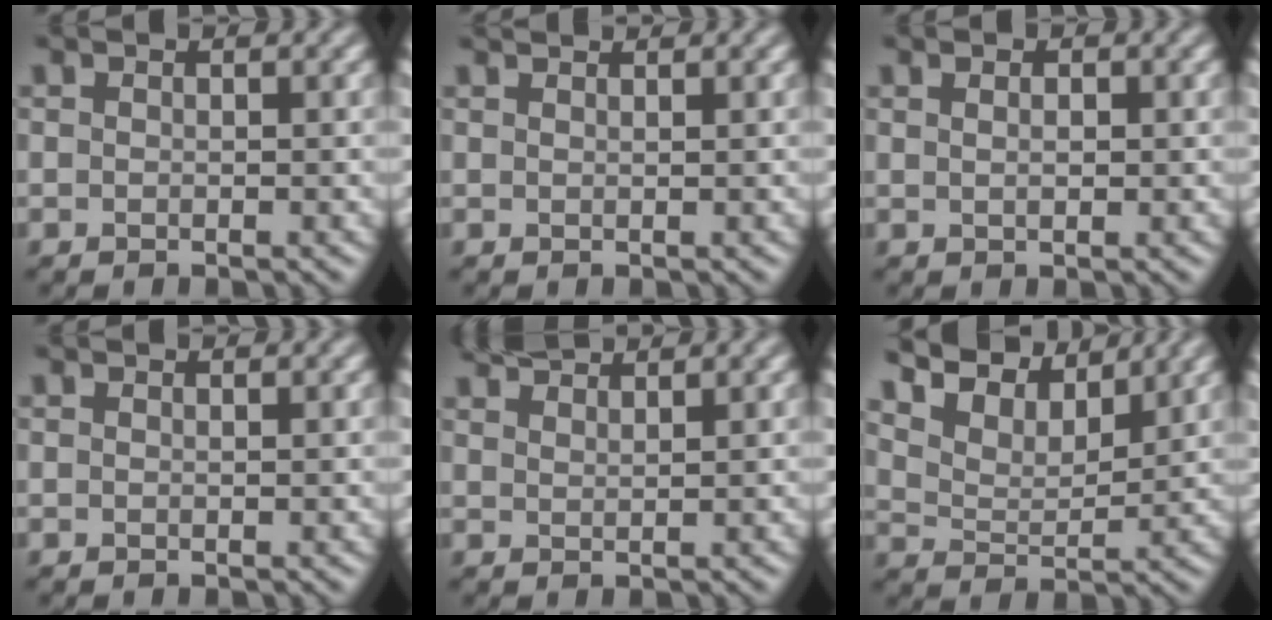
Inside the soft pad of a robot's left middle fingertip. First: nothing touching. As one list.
[{"total": 2.1, "force": [1.9, 0.6, 0.8], "torque": [0.000, 0.004, 0.003]}, {"total": 1.3, "force": [0.8, 0.5, 0.8], "torque": [-0.003, 0.001, 0.005]}, {"total": 0.0}, {"total": 2.9, "force": [2.9, 0.2, 0.4], "torque": [-0.005, 0.007, 0.048]}, {"total": 8.6, "force": [7.7, 2.3, 2.9], "torque": [-0.079, 0.005, 0.123]}]